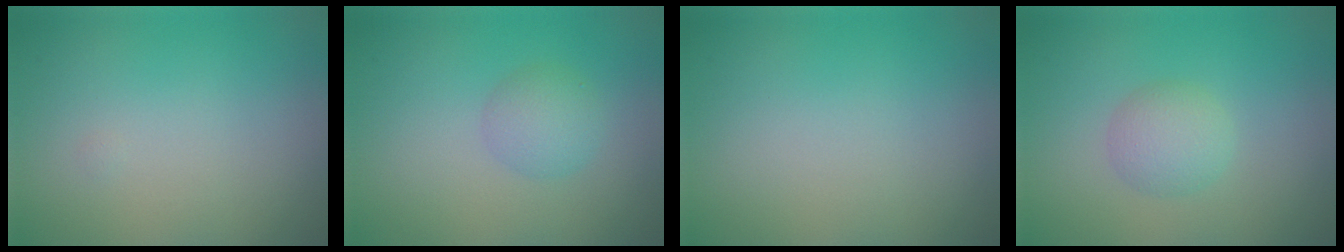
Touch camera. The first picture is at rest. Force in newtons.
{"total": 2.2, "press": 2.2, "slide": 0.1}
{"total": 0.0}
{"total": 2.4, "press": 2.4, "slide": 0.1}